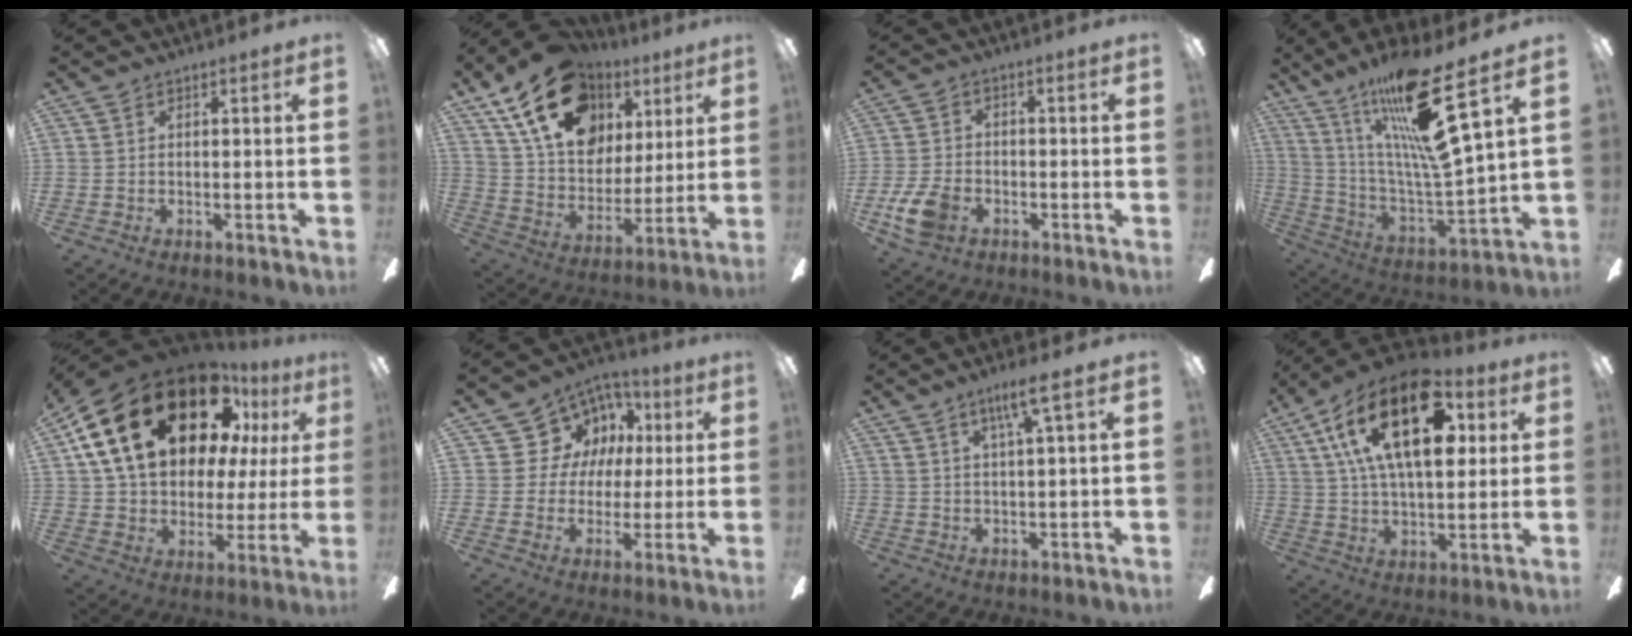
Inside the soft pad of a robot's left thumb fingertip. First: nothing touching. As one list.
[{"total": 22.2, "force": [11.5, 14.7, 11.9], "torque": [-0.207, -0.034, 0.217]}, {"total": 8.3, "force": [-3.8, 5.3, 5.2], "torque": [-0.124, 0.009, -0.072]}, {"total": 22.7, "force": [14.7, 3.2, 16.9], "torque": [-0.321, -0.086, 0.231]}, {"total": 28.8, "force": [12.9, 16.0, 20.2], "torque": [-0.384, -0.066, 0.230]}, {"total": 10.1, "force": [2.7, 9.6, 1.7], "torque": [-0.038, -0.007, 0.057]}, {"total": 6.1, "force": [3.2, 0.4, 5.2], "torque": [-0.092, -0.005, 0.047]}, {"total": 24.8, "force": [9.6, 12.2, 19.3], "torque": [-0.338, -0.017, 0.149]}]